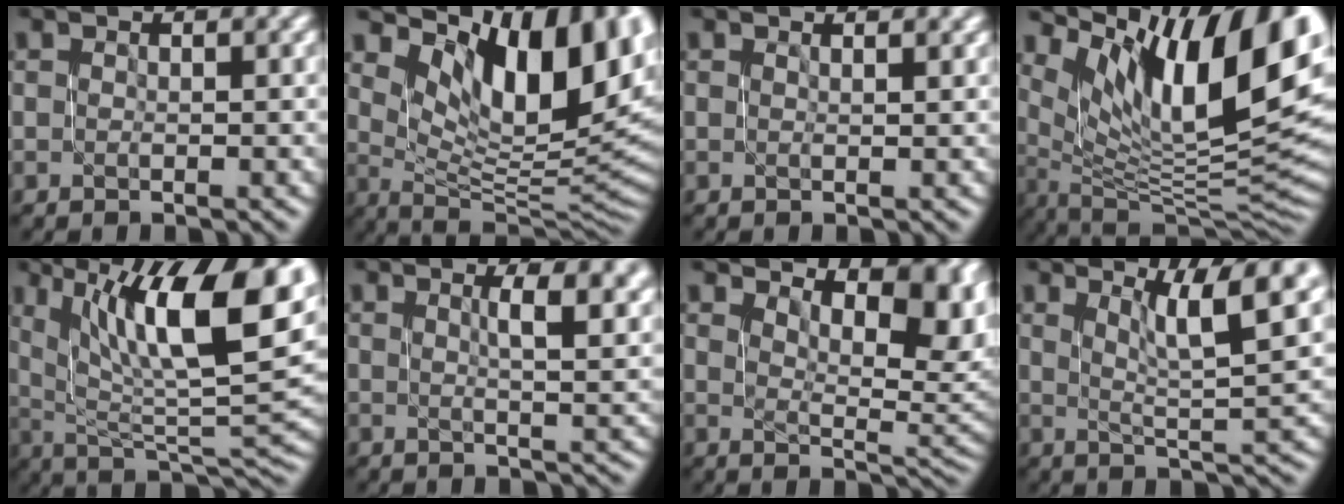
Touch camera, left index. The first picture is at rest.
{"total": 12.9, "force": [5.9, 5.8, 9.9], "torque": [-0.140, 0.000, 0.112]}
{"total": 1.1, "force": [0.7, 0.4, 0.7], "torque": [-0.002, 0.002, 0.010]}
{"total": 14.5, "force": [6.9, 5.0, 11.7], "torque": [-0.193, 0.015, 0.130]}
{"total": 13.7, "force": [5.0, 4.3, 12.0], "torque": [-0.171, 0.003, 0.085]}
{"total": 5.7, "force": [1.7, 1.9, 5.1], "torque": [-0.057, 0.001, 0.026]}
{"total": 9.6, "force": [5.2, 3.9, 7.0], "torque": [-0.093, 0.004, 0.093]}
{"total": 7.5, "force": [3.6, 1.8, 6.3], "torque": [-0.088, 0.002, 0.065]}